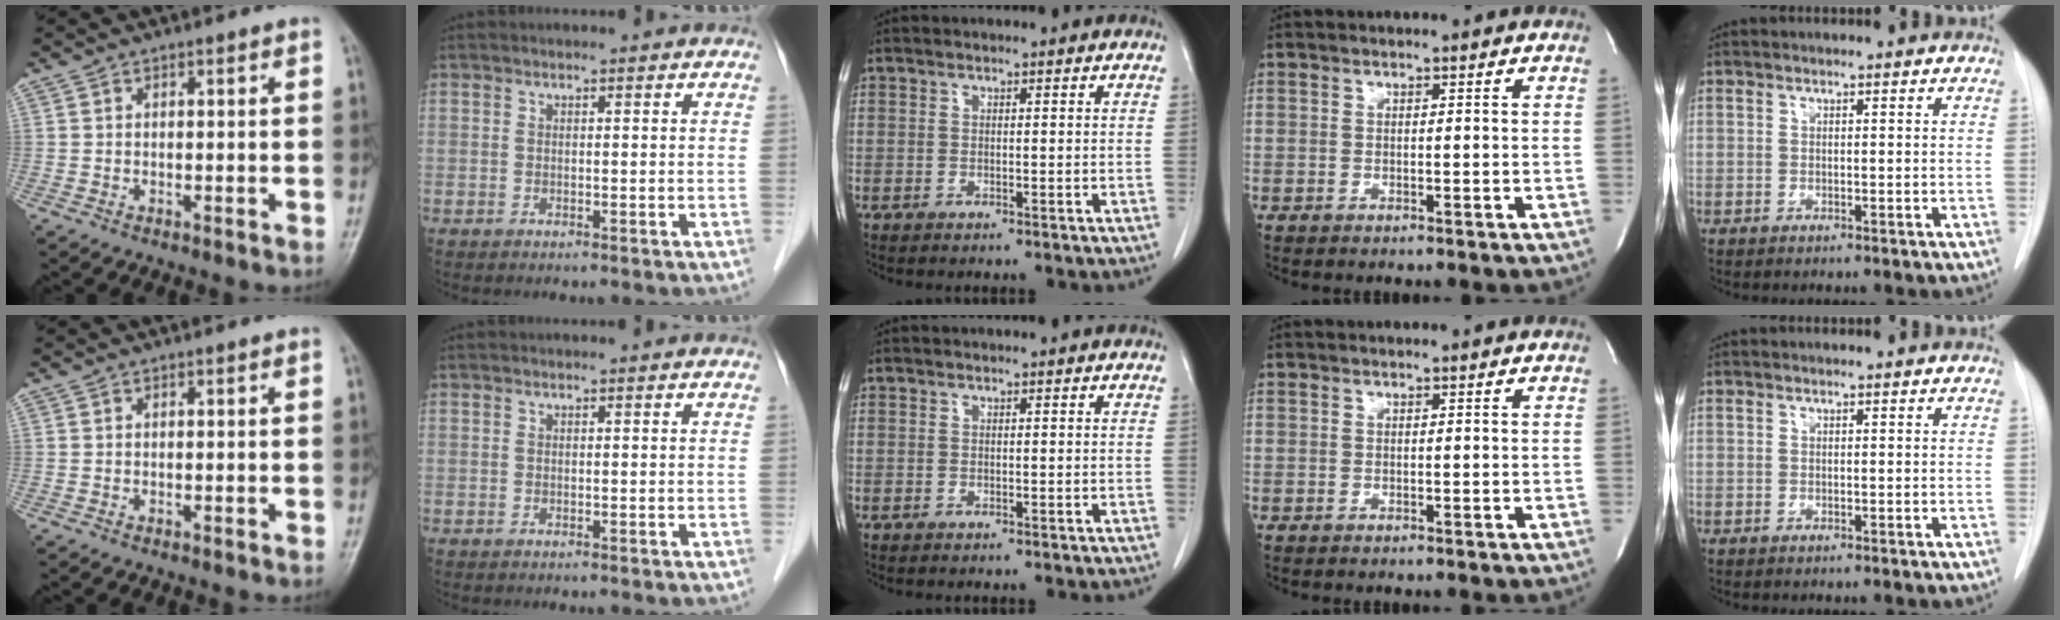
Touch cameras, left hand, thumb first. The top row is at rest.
{}